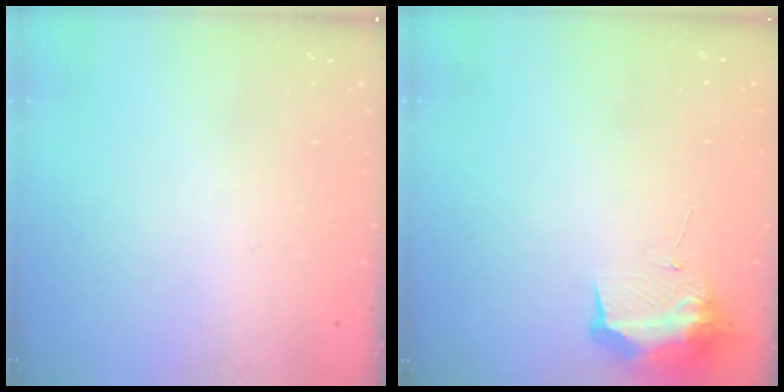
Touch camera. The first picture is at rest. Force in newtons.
{"total": 9.6, "press": 9.6, "slide": 0.8}